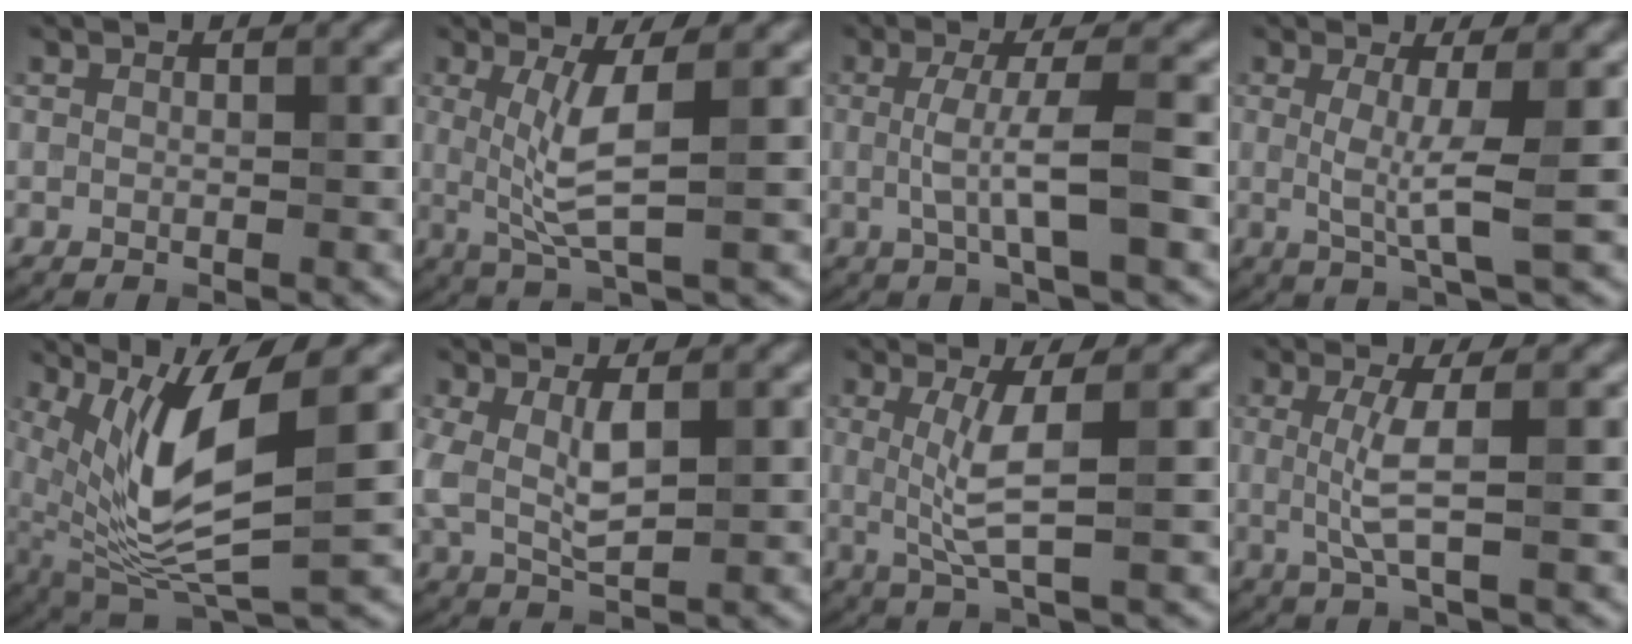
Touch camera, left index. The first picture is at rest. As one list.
[{"total": 4.5, "force": [0.6, 0.8, 4.4], "torque": [-0.094, -0.004, 0.017]}, {"total": 4.2, "force": [-0.2, 0.7, 4.1], "torque": [-0.080, -0.001, -0.006]}, {"total": 3.7, "force": [0.1, 0.5, 3.7], "torque": [-0.070, -0.008, 0.001]}, {"total": 8.8, "force": [2.3, 2.6, 8.1], "torque": [-0.170, -0.017, 0.051]}, {"total": 3.8, "force": [0.5, 1.6, 3.4], "torque": [-0.077, 0.000, 0.012]}, {"total": 3.9, "force": [0.4, 0.6, 3.8], "torque": [-0.082, -0.002, 0.013]}, {"total": 3.4, "force": [0.1, 0.6, 3.3], "torque": [-0.072, -0.002, 0.001]}]